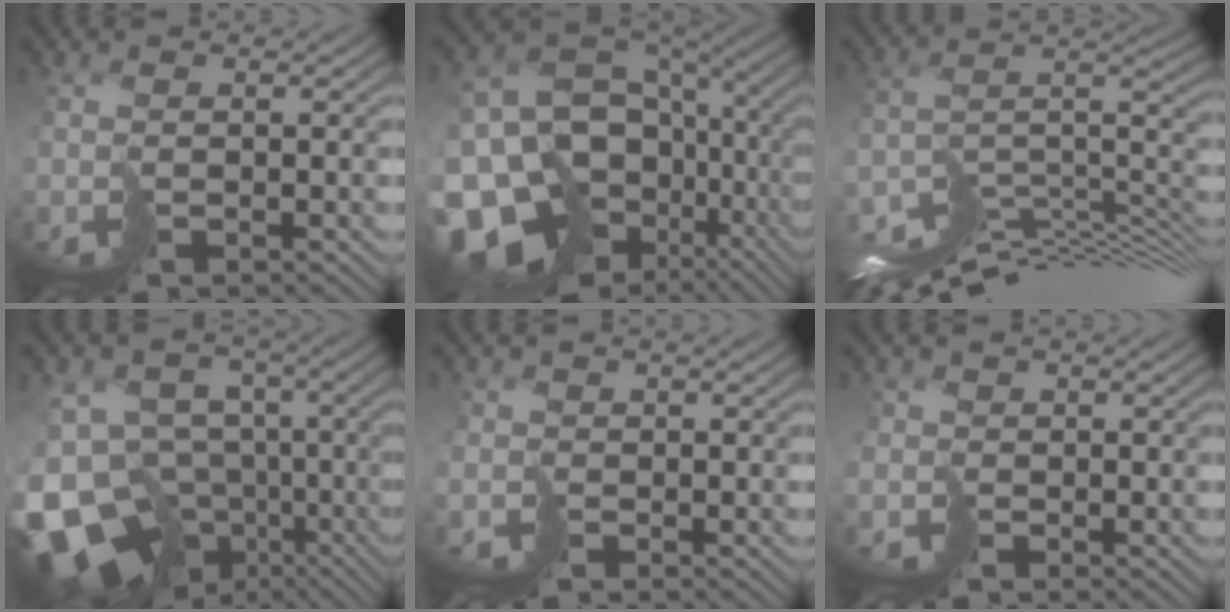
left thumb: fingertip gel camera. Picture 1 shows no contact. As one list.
[{"total": 19.5, "force": [-6.3, 14.2, 11.8], "torque": [-0.270, -0.014, -0.067]}, {"total": 13.9, "force": [-9.4, 3.9, 9.4], "torque": [-0.177, 0.002, -0.162]}, {"total": 17.8, "force": [-8.9, 12.2, 9.5], "torque": [-0.221, -0.025, -0.117]}, {"total": 2.2, "force": [-1.3, 1.7, -0.5], "torque": [0.016, -0.005, -0.040]}, {"total": 2.2, "force": [-1.1, 1.9, -0.4], "torque": [0.010, -0.006, -0.036]}]